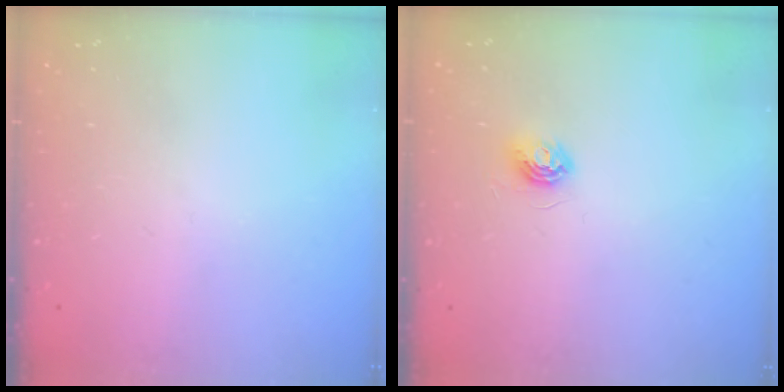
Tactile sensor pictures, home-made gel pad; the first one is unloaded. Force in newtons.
{"total": 5.1, "press": 5.1, "slide": 0.5}